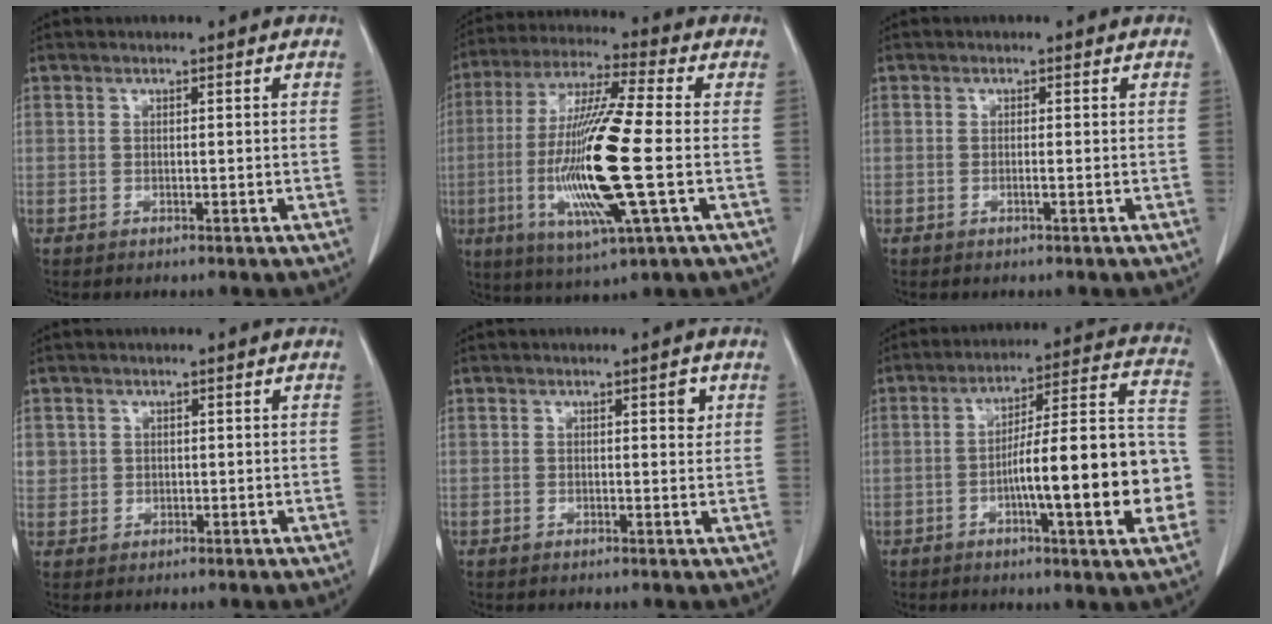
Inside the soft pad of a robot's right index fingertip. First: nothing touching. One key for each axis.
{"total": 18.0, "fx": -3.1, "fy": 0.9, "fz": 17.7, "tx": -0.363, "ty": -0.015, "tz": -0.060}
{"total": 0.6, "fx": -0.3, "fy": -0.1, "fz": 0.5, "tx": -0.008, "ty": 0.001, "tz": -0.005}
{"total": 2.3, "fx": 0.7, "fy": 2.2, "fz": 0.2, "tx": 0.011, "ty": 0.006, "tz": 0.013}
{"total": 1.8, "fx": 0.7, "fy": 0.6, "fz": 1.5, "tx": -0.018, "ty": -0.001, "tz": 0.008}
{"total": 18.5, "fx": -4.5, "fy": 2.2, "fz": 17.8, "tx": -0.224, "ty": 0.028, "tz": -0.062}